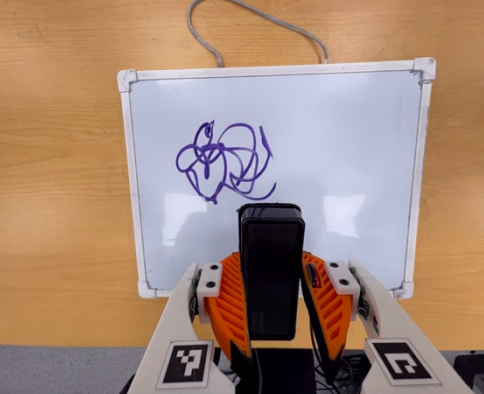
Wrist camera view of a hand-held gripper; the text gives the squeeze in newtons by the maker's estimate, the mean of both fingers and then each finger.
{"total": 5.0, "left": 3.3, "right": 6.7}